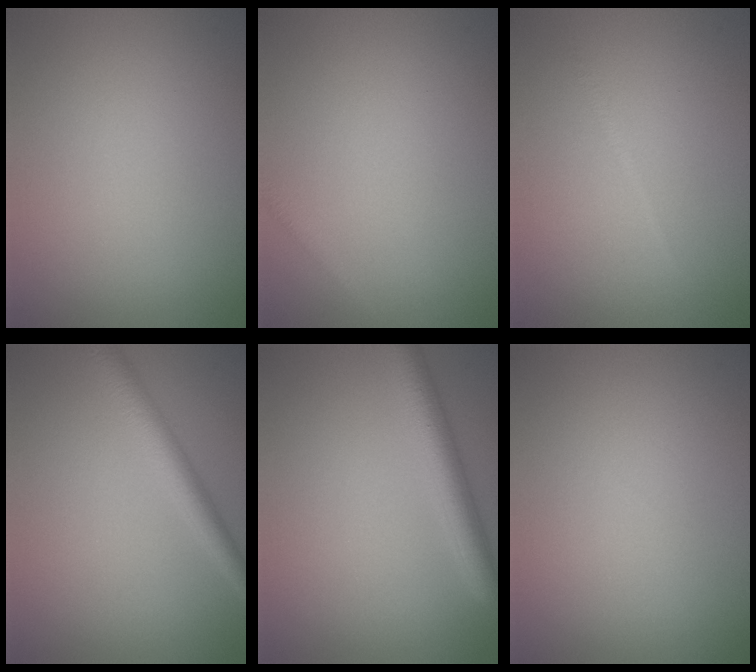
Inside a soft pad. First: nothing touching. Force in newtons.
{"total": 0.9, "press": 0.9, "slide": 0.0}
{"total": 0.6, "press": 0.6, "slide": 0.1}
{"total": 2.8, "press": 2.8, "slide": 0.0}
{"total": 3.7, "press": 3.7, "slide": 0.2}
{"total": 0.0}